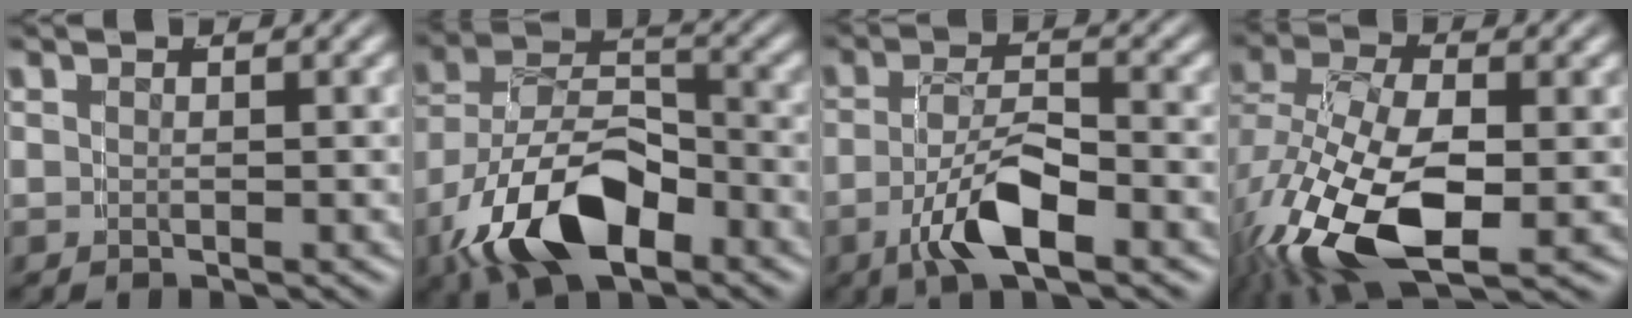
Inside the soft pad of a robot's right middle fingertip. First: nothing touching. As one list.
[{"total": 10.6, "force": [-3.7, 6.8, 7.3], "torque": [-0.142, -0.038, -0.047]}, {"total": 5.3, "force": [-2.3, 1.6, 4.5], "torque": [-0.069, -0.009, -0.033]}, {"total": 9.9, "force": [-2.7, 5.0, 8.1], "torque": [-0.180, -0.043, -0.014]}]